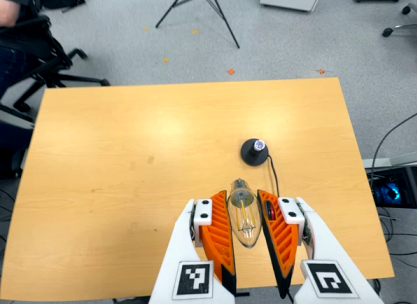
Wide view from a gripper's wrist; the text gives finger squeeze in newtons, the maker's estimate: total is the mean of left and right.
{"total": 11.7, "left": 11.6, "right": 11.9}